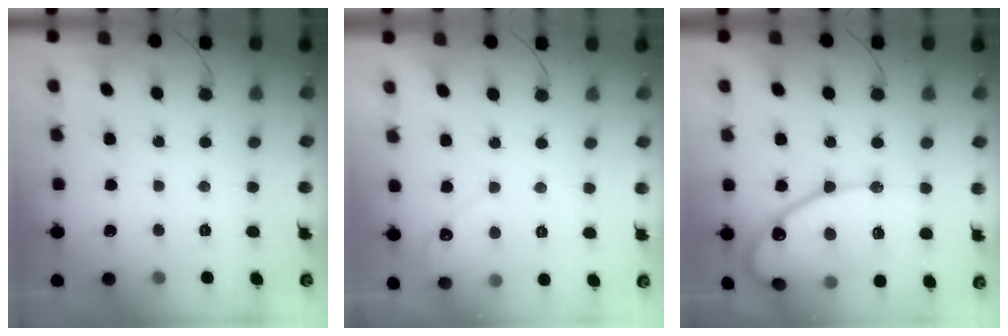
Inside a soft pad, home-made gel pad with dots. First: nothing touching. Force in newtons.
{"total": 2.7, "press": 2.7, "slide": 0.2}
{"total": 15.9, "press": 15.9, "slide": 1.3}